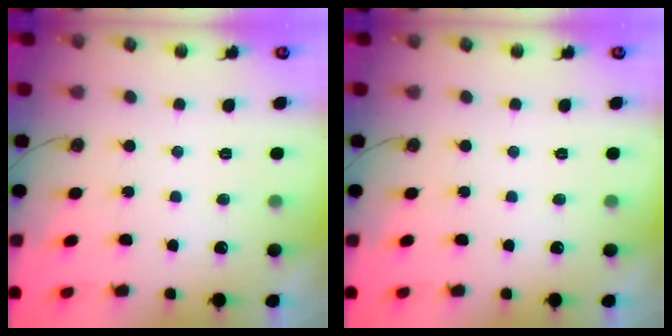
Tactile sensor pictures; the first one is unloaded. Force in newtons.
{"total": 0.0}